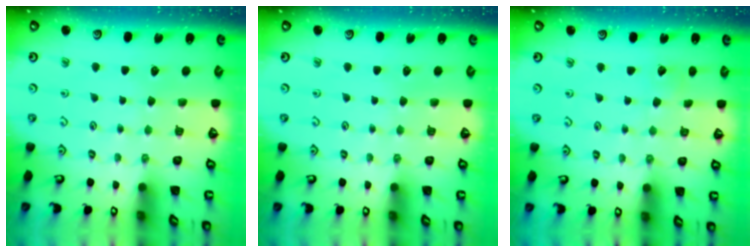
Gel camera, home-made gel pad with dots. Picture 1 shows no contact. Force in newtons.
{"total": 0.0}
{"total": 2.7, "press": 2.7, "slide": 0.3}